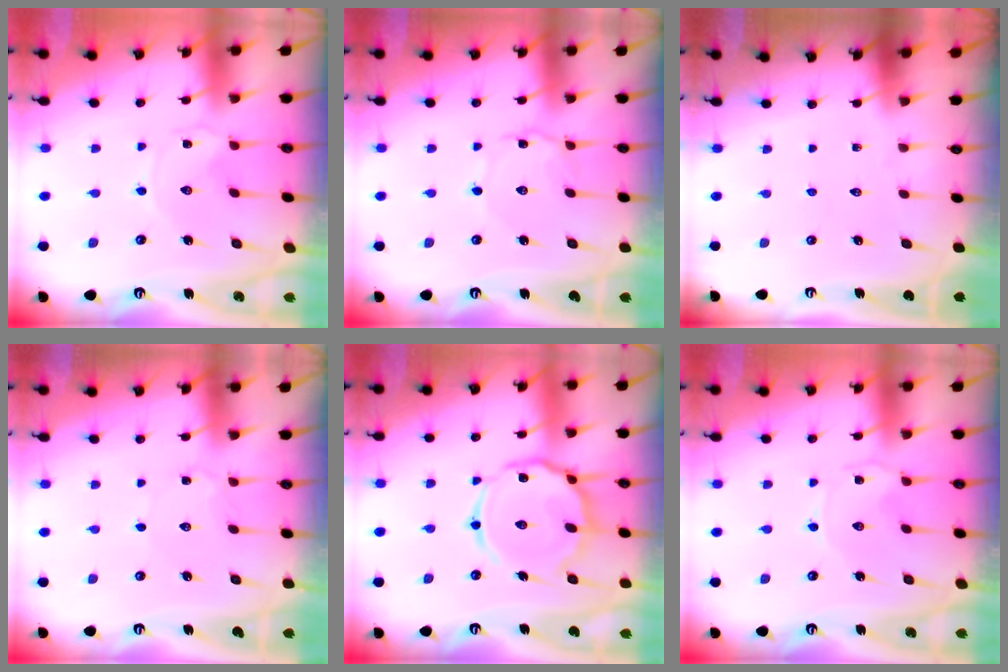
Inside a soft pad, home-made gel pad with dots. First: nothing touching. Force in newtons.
{"total": 1.8, "press": 1.7, "slide": 0.2}
{"total": 0.0}
{"total": 1.6, "press": 1.6, "slide": 0.2}
{"total": 14.5, "press": 14.4, "slide": 1.2}
{"total": 0.5, "press": 0.5, "slide": 0.1}